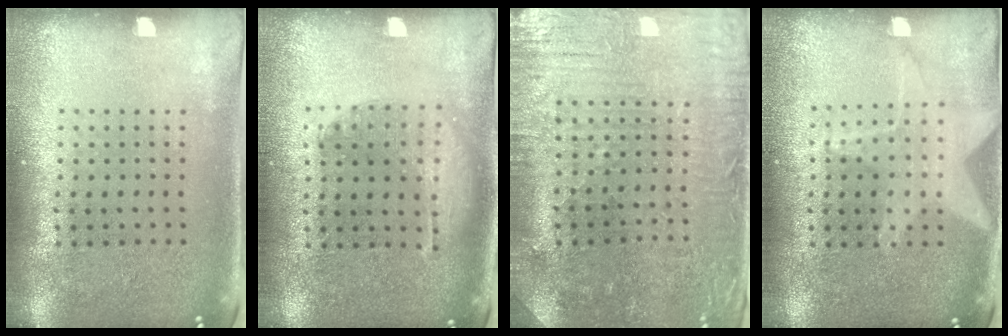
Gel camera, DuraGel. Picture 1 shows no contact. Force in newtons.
{"total": 1.4, "press": 1.4, "slide": 0.4}
{"total": 1.3, "press": 1.3, "slide": 0.4}
{"total": 0.9, "press": 0.9, "slide": 0.0}